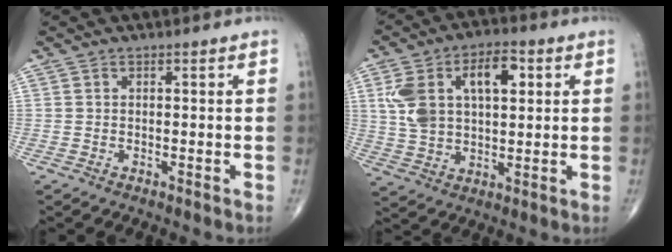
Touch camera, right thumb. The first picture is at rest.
{"total": 14.7, "force": [4.1, 8.4, 11.3], "torque": [-0.191, 0.012, 0.077]}